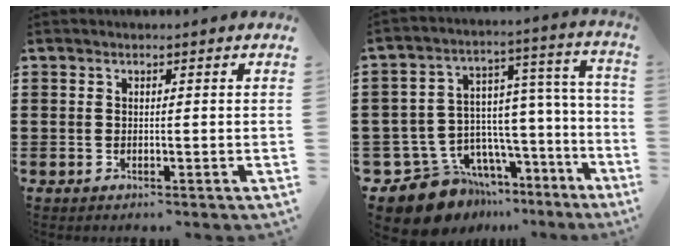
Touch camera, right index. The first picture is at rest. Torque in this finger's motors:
{"motor_torque": [0.53, -0.20, 0.23, 0.05]}